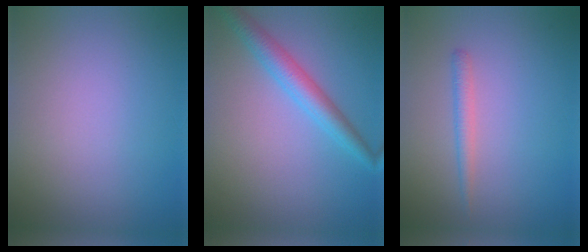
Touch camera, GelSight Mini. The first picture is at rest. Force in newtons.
{"total": 3.5, "press": 3.5, "slide": 0.0}
{"total": 1.3, "press": 1.3, "slide": 0.0}